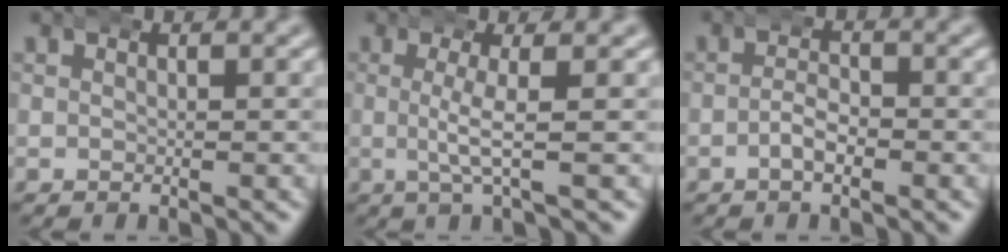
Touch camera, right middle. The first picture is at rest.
{"total": 3.0, "force": [0.4, -0.2, 3.0], "torque": [-0.056, 0.001, 0.005]}
{"total": 2.2, "force": [-1.4, 0.8, 1.5], "torque": [-0.018, 0.001, -0.030]}